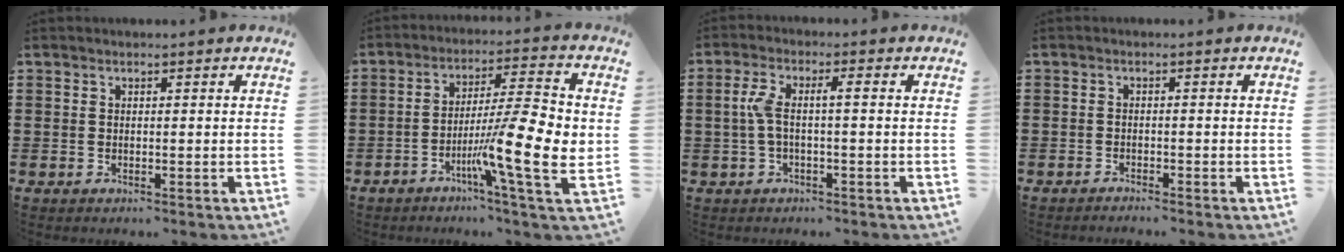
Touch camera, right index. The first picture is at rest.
{"total": 13.1, "force": [-2.8, 1.4, 12.7], "torque": [-0.222, -0.013, -0.054]}
{"total": 4.5, "force": [-0.4, 0.9, 4.4], "torque": [-0.109, -0.006, -0.021]}
{"total": 1.2, "force": [-1.2, 0.0, 0.0], "torque": [-0.003, 0.003, -0.024]}